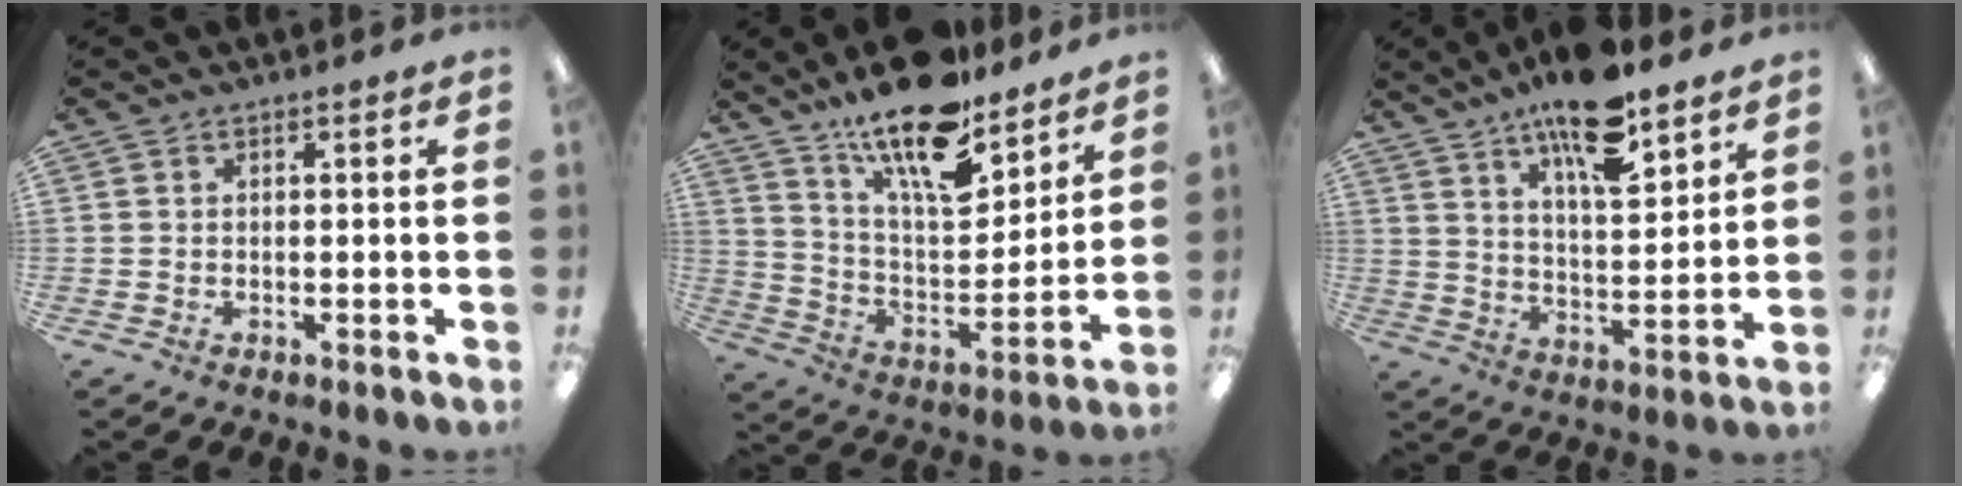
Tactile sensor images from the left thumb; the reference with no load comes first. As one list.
[{"total": 18.5, "force": [14.2, 5.9, 10.2], "torque": [-0.187, -0.090, 0.246]}, {"total": 15.6, "force": [11.6, 4.6, 9.3], "torque": [-0.153, -0.063, 0.193]}]